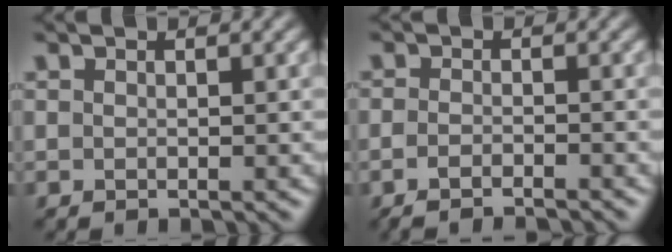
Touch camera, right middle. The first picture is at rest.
{"total": 2.1, "force": [-1.5, 0.5, 1.3], "torque": [-0.018, -0.005, -0.031]}